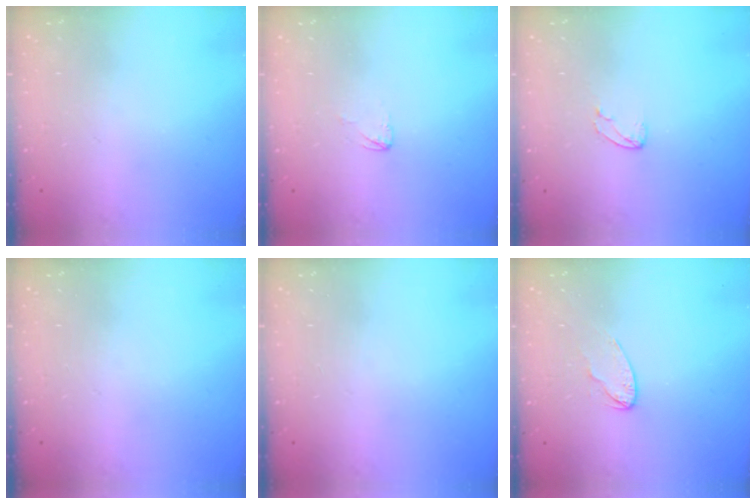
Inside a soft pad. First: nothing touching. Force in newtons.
{"total": 2.1, "press": 2.1, "slide": 0.2}
{"total": 2.5, "press": 2.5, "slide": 0.2}
{"total": 0.0}
{"total": 0.0}
{"total": 6.1, "press": 6.1, "slide": 0.5}